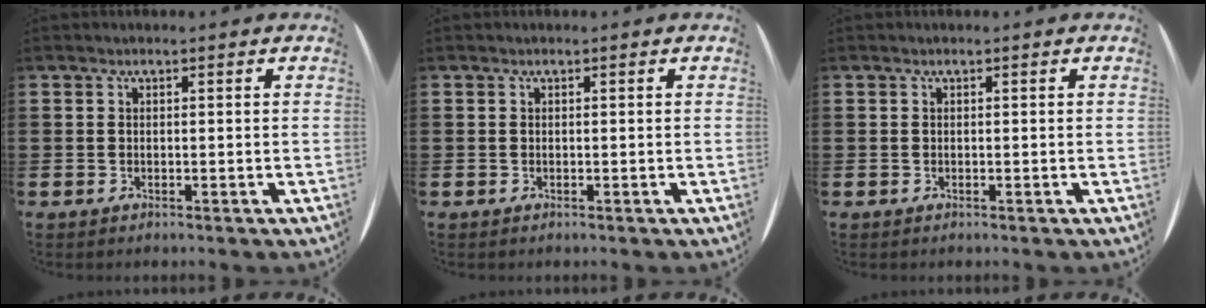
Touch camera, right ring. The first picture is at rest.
{"total": 0.0}
{"total": 0.0}